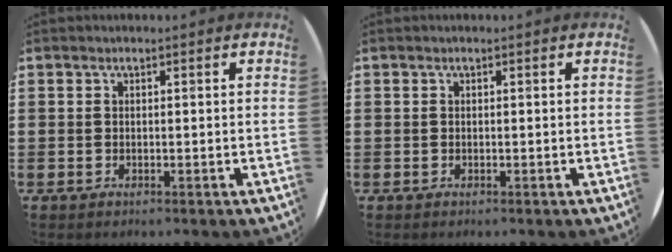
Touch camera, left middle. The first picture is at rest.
{"total": 0.0}